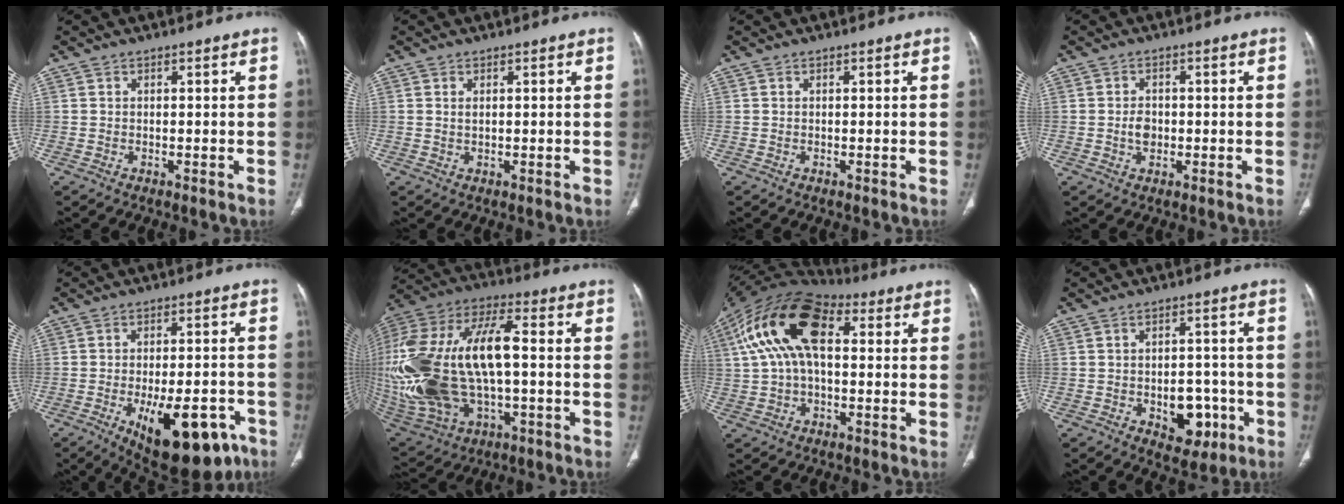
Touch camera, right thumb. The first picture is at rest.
{"total": 1.1, "force": [0.4, 0.5, 0.9], "torque": [-0.020, -0.001, 0.011]}
{"total": 0.0}
{"total": 2.8, "force": [-0.4, 2.1, 1.8], "torque": [-0.024, 0.003, -0.008]}
{"total": 17.9, "force": [-8.3, 7.9, 13.8], "torque": [-0.155, 0.022, -0.098]}
{"total": 33.2, "force": [-1.1, 17.0, 28.5], "torque": [-0.699, 0.012, -0.002]}
{"total": 18.2, "force": [4.4, 10.1, 14.5], "torque": [-0.273, 0.037, 0.068]}
{"total": 8.7, "force": [-2.9, 5.7, 5.9], "torque": [-0.043, 0.021, -0.027]}